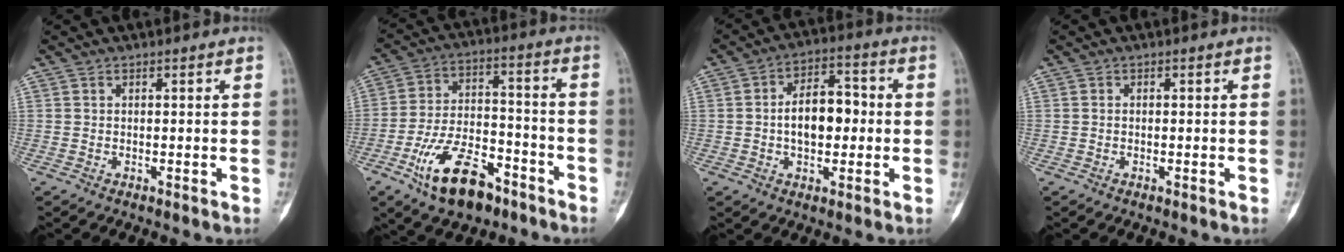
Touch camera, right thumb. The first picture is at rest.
{"total": 15.1, "force": [-8.7, 7.7, 9.6], "torque": [-0.154, 0.061, -0.150]}
{"total": 10.2, "force": [-0.3, 6.1, 8.2], "torque": [-0.105, 0.028, -0.010]}
{"total": 0.0}